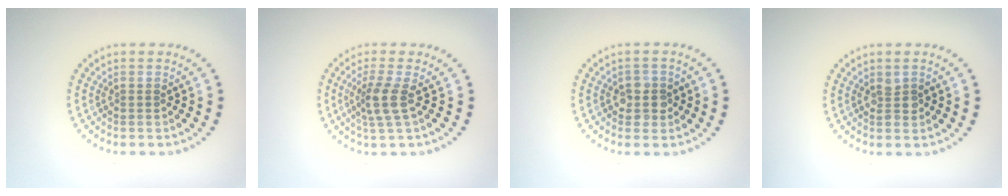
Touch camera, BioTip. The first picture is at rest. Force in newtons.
{"total": 2.8, "press": 2.1, "slide": 1.8}
{"total": 2.3, "press": 2.1, "slide": 0.8}
{"total": 1.2, "press": 1.2, "slide": 0.2}